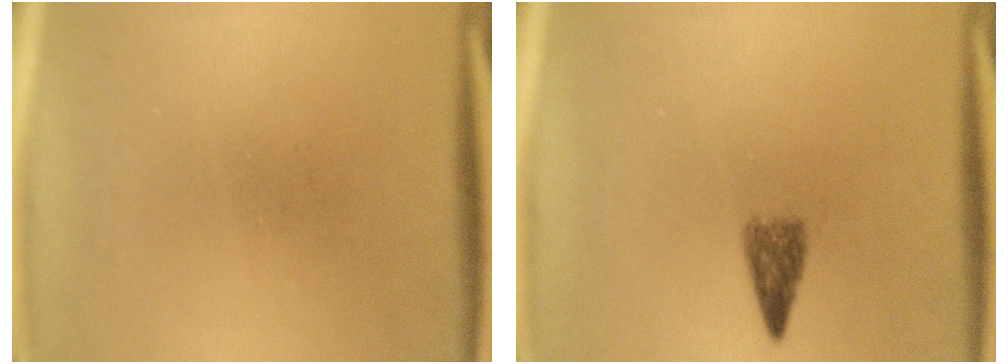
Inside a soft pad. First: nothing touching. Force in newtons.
{"total": 2.5}